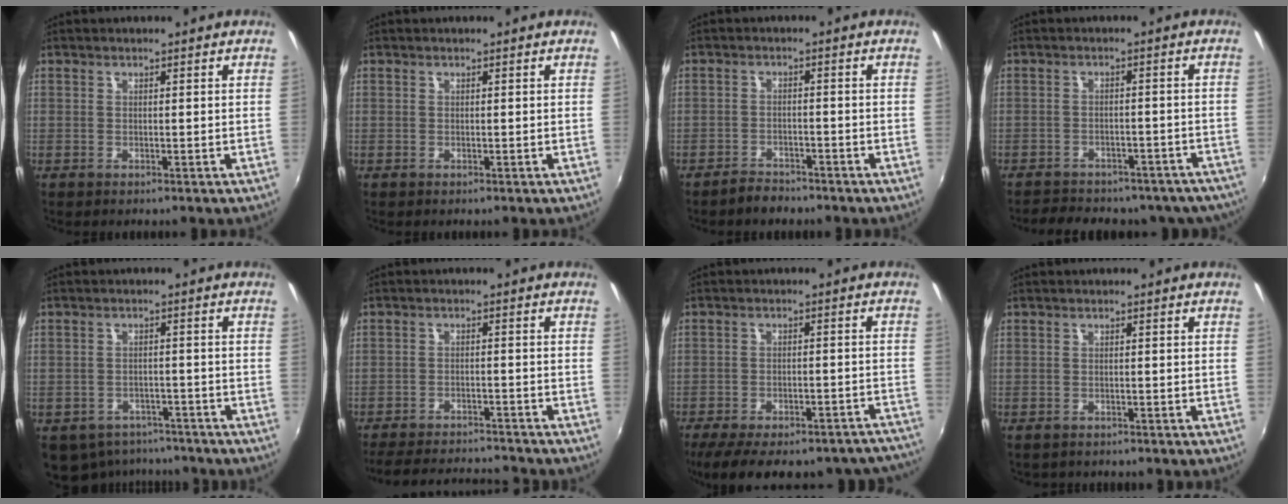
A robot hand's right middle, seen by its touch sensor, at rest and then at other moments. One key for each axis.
{"total": 0.0}
{"total": 3.2, "fx": -2.9, "fy": 1.1, "fz": 0.8, "tx": -0.028, "ty": 0.003, "tz": -0.047}
{"total": 17.8, "fx": -15.1, "fy": 7.5, "fz": 5.9, "tx": -0.117, "ty": 0.023, "tz": -0.165}
{"total": 11.0, "fx": -8.3, "fy": 6.3, "fz": 3.7, "tx": -0.098, "ty": -0.005, "tz": -0.106}
{"total": 13.2, "fx": -12.3, "fy": 1.8, "fz": 4.5, "tx": -0.108, "ty": -0.004, "tz": -0.186}
{"total": 23.7, "fx": -20.5, "fy": 7.0, "fz": 9.6, "tx": -0.164, "ty": -0.004, "tz": -0.250}
{"total": 0.8, "fx": -0.7, "fy": 0.3, "fz": 0.1, "tx": -0.008, "ty": -0.001, "tz": -0.008}